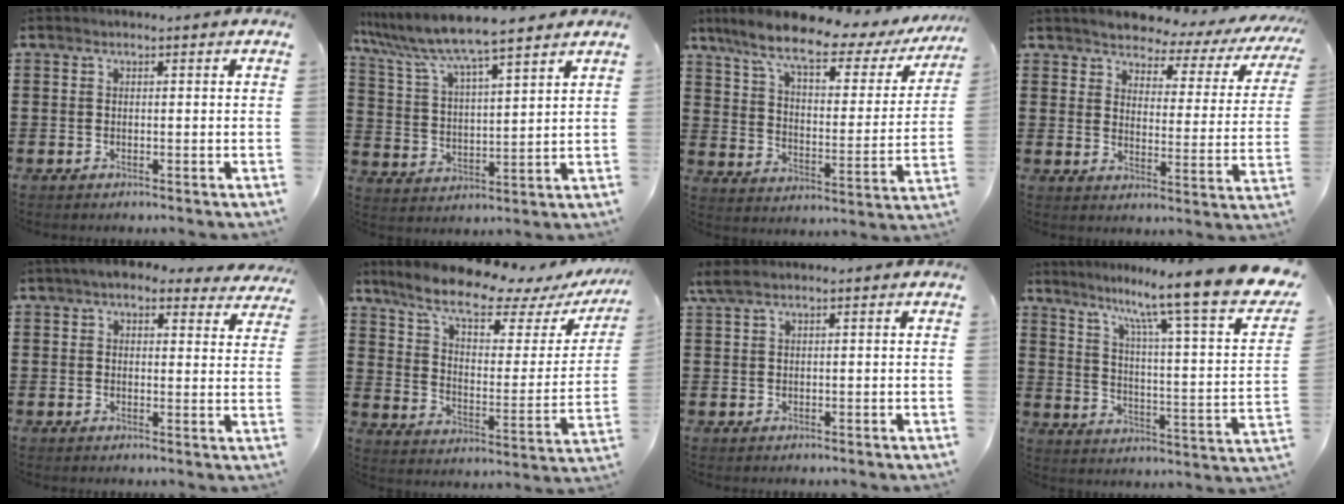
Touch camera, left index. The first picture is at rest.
{"total": 7.8, "force": [6.9, 0.0, 3.6], "torque": [-0.099, -0.035, 0.115]}
{"total": 10.3, "force": [7.6, 2.0, 6.7], "torque": [-0.150, -0.038, 0.124]}
{"total": 3.8, "force": [3.7, 0.6, 0.6], "torque": [-0.030, -0.034, 0.055]}
{"total": 4.4, "force": [3.7, 1.7, 1.8], "torque": [-0.040, -0.004, 0.066]}
{"total": 10.9, "force": [8.7, 2.3, 6.1], "torque": [-0.137, -0.049, 0.148]}
{"total": 1.6, "force": [0.8, 0.3, 1.4], "torque": [-0.036, -0.001, 0.013]}
{"total": 11.4, "force": [9.3, -0.6, 6.6], "torque": [-0.137, -0.081, 0.141]}